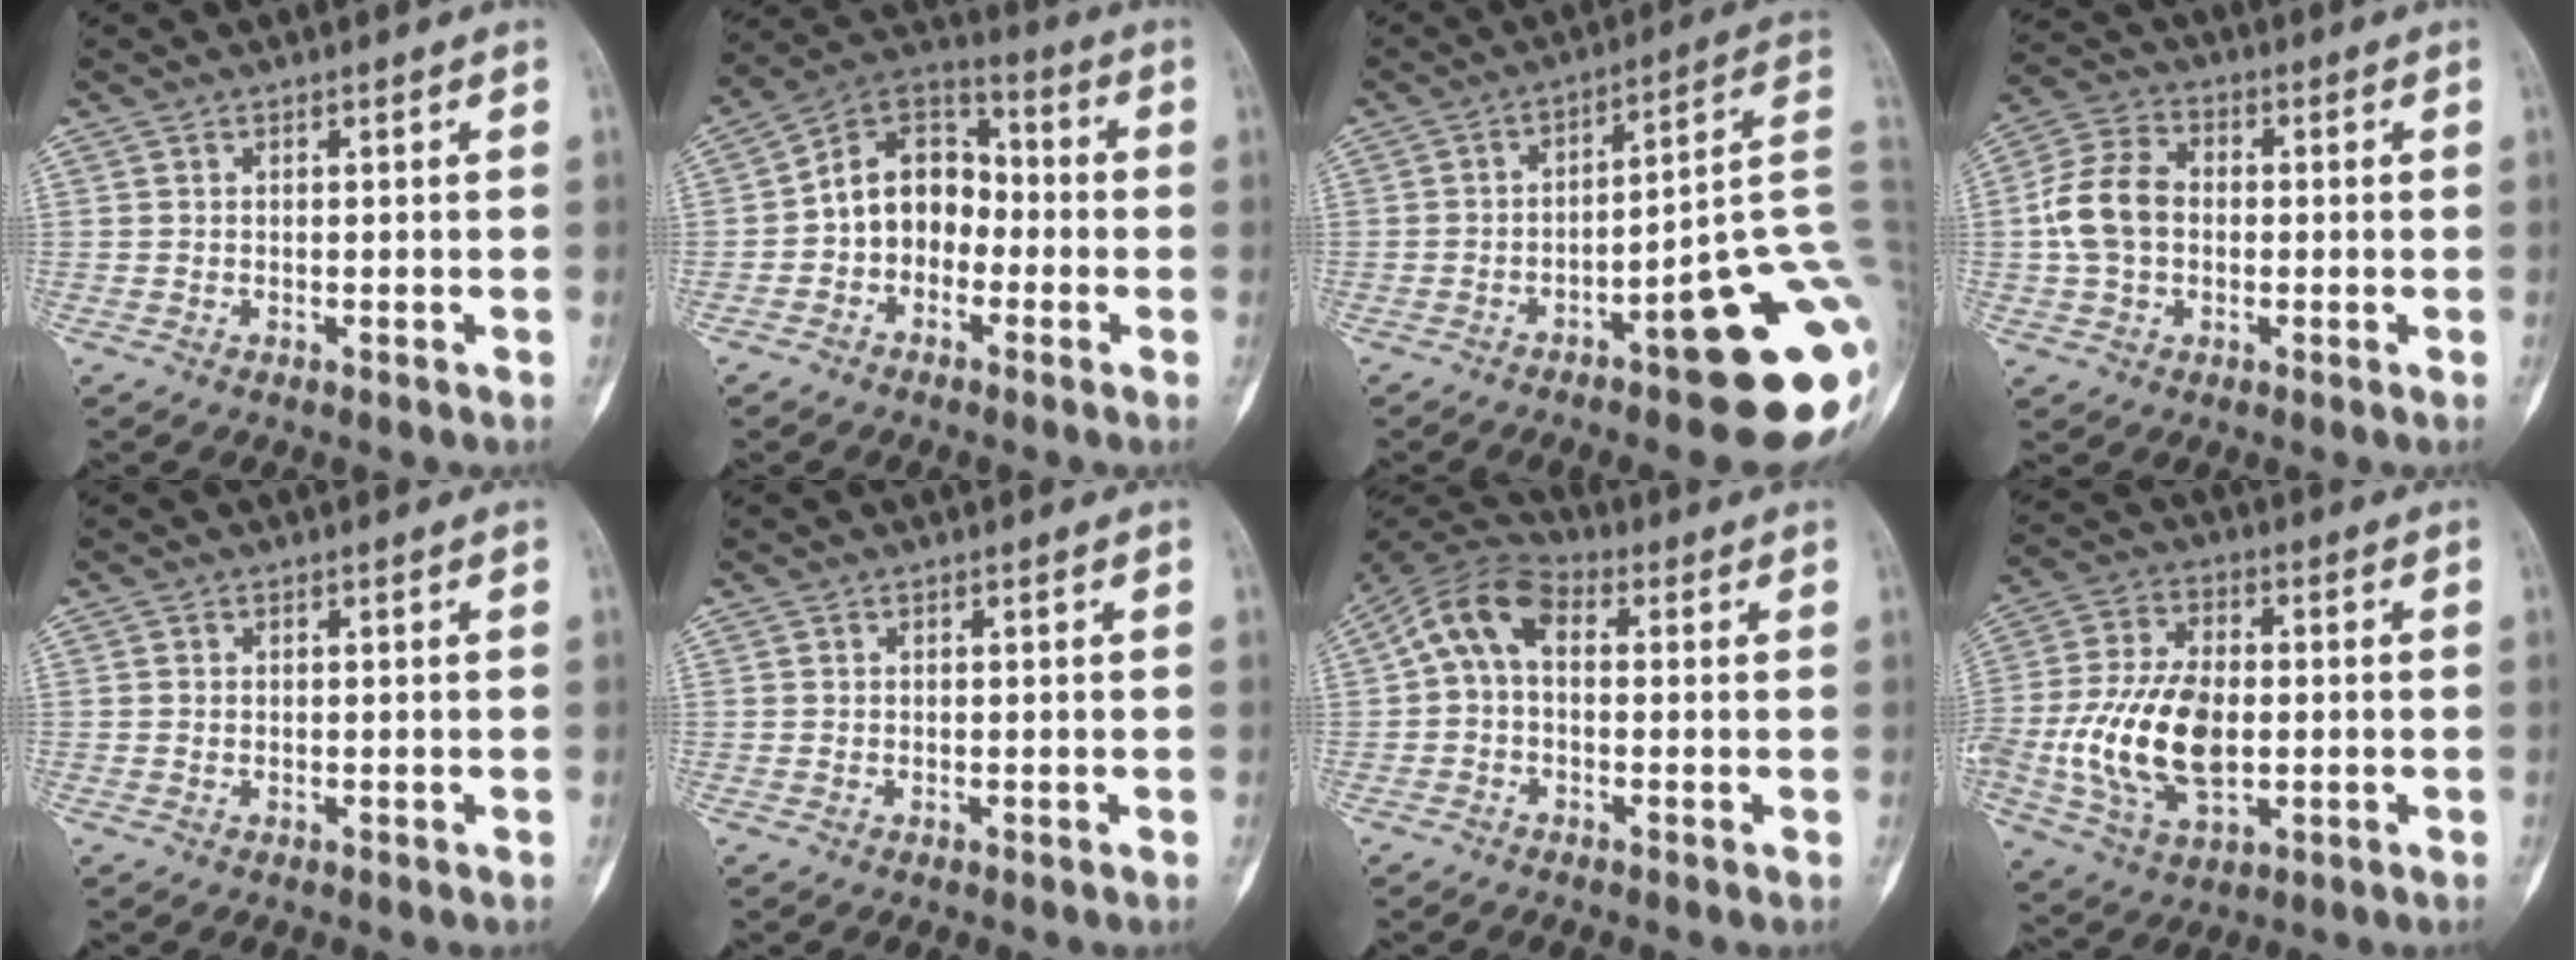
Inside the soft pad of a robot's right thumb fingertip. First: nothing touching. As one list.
[{"total": 11.7, "force": [-2.2, 9.2, 6.9], "torque": [-0.081, 0.048, -0.054]}, {"total": 20.6, "force": [-6.4, 4.6, 19.1], "torque": [-0.180, 0.043, -0.078]}, {"total": 10.1, "force": [-0.5, 7.6, 6.7], "torque": [-0.119, 0.026, -0.019]}, {"total": 0.6, "force": [-0.1, 0.6, 0.2], "torque": [0.001, 0.002, -0.002]}, {"total": 0.0}, {"total": 9.4, "force": [0.6, 6.4, 6.9], "torque": [-0.119, 0.029, -0.006]}, {"total": 17.6, "force": [-2.3, 10.3, 14.0], "torque": [-0.273, 0.009, -0.036]}]